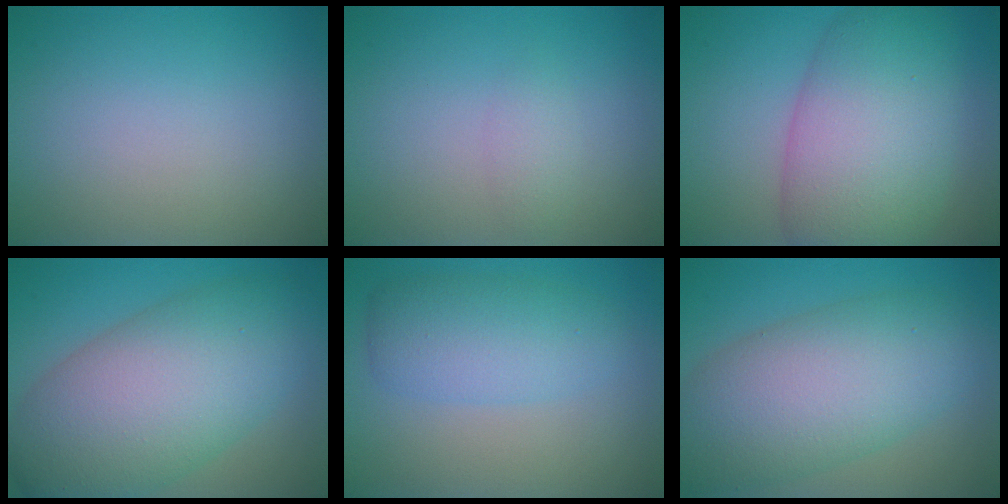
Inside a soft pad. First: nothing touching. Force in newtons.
{"total": 1.2, "press": 1.2, "slide": 0.0}
{"total": 10.1, "press": 10.1, "slide": 0.5}
{"total": 11.5, "press": 11.4, "slide": 0.3}
{"total": 4.5, "press": 4.5, "slide": 0.1}
{"total": 9.6, "press": 9.6, "slide": 0.5}